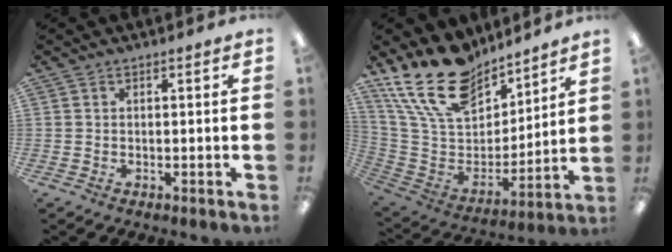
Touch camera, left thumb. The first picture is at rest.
{"total": 21.9, "force": [16.0, 11.0, 10.1], "torque": [-0.203, -0.092, 0.296]}